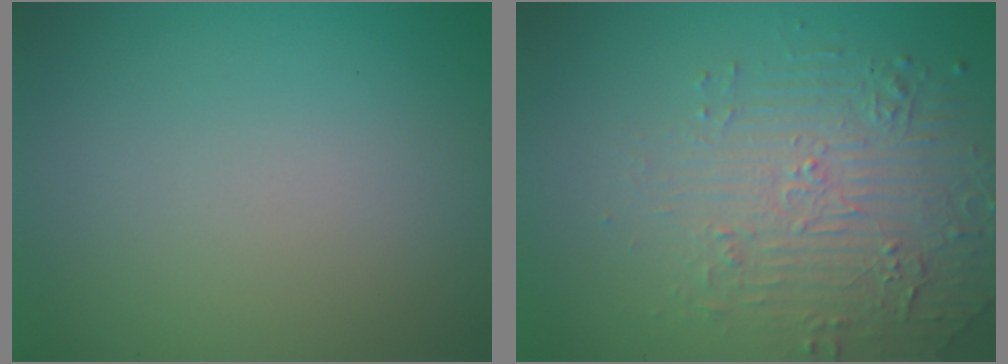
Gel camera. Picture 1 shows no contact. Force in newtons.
{"total": 4.8, "press": 3.7, "slide": 3.1}